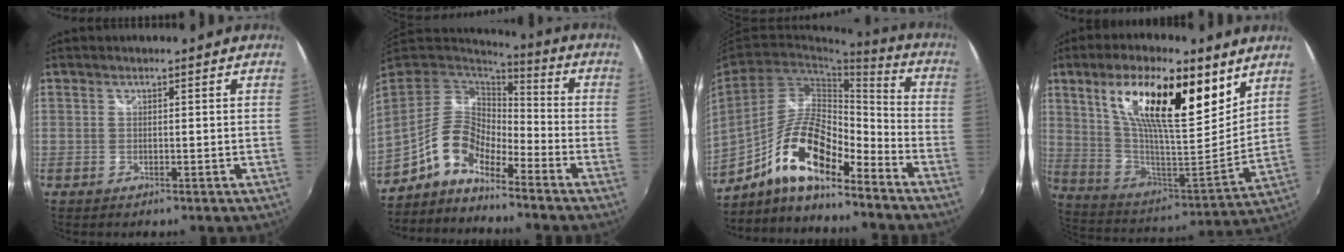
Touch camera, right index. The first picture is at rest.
{"total": 10.2, "force": [-6.8, 4.3, 6.3], "torque": [-0.118, 0.012, -0.136]}
{"total": 14.4, "force": [-9.8, 4.1, 9.8], "torque": [-0.185, 0.009, -0.180]}
{"total": 22.8, "force": [11.9, 7.4, 17.9], "torque": [-0.325, 0.017, 0.211]}